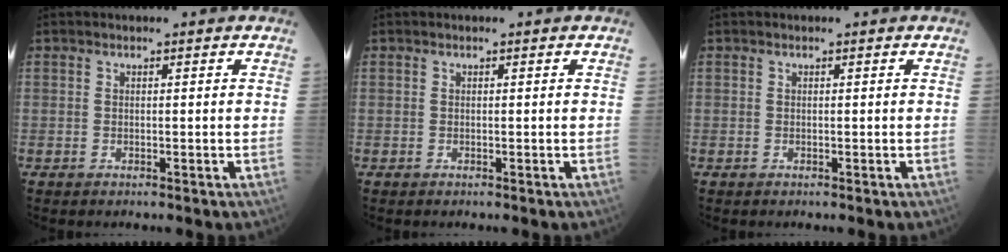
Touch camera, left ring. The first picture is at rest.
{"total": 0.0}
{"total": 0.0}